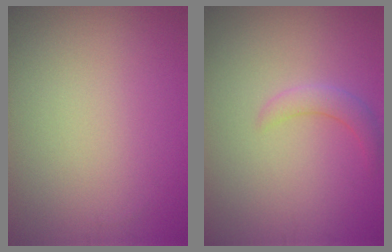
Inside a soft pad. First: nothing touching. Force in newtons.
{"total": 1.9, "press": 1.9, "slide": 0.1}